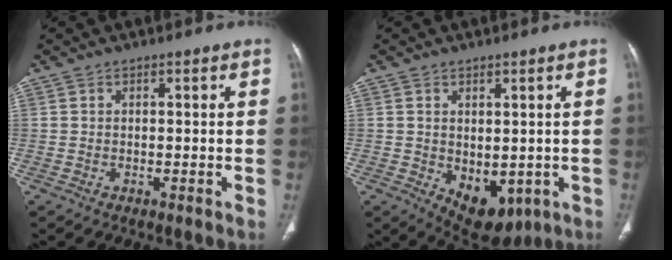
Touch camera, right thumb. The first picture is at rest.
{"total": 8.8, "force": [-1.9, 5.5, 6.6], "torque": [-0.066, -0.006, -0.003]}